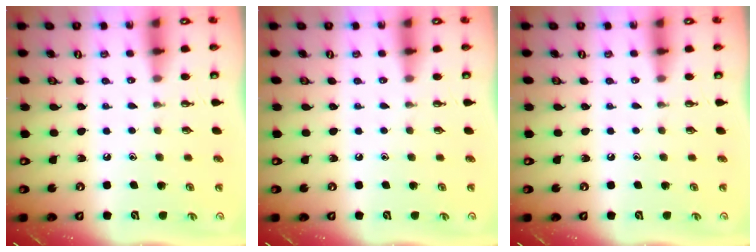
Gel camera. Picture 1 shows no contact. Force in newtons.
{"total": 0.0}
{"total": 0.0}